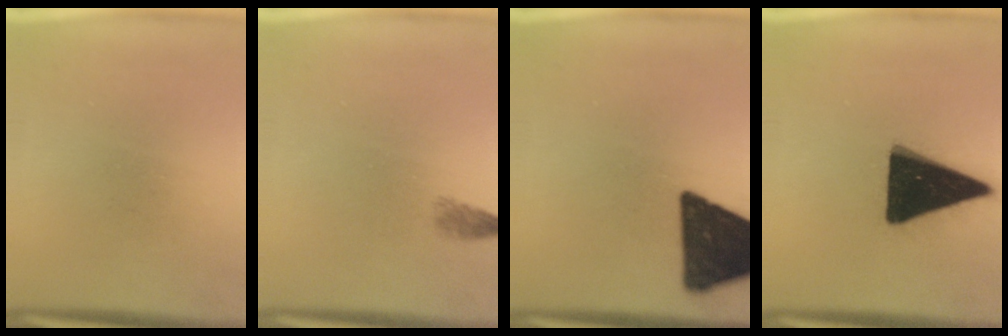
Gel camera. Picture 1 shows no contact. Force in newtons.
{"total": 1.3}
{"total": 18.4}
{"total": 19.8}